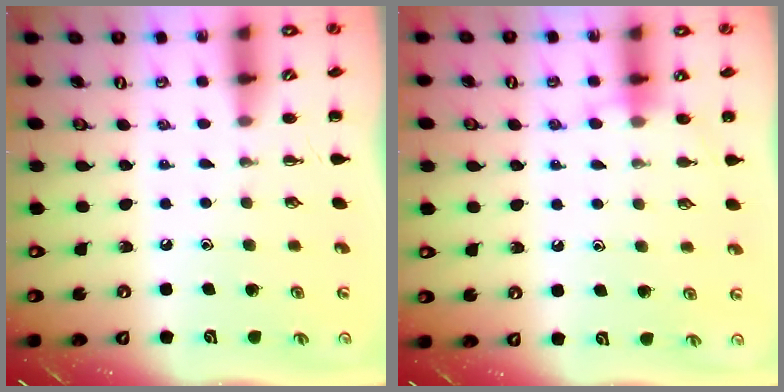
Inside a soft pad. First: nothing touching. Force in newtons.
{"total": 7.9, "press": 7.4, "slide": 2.6}